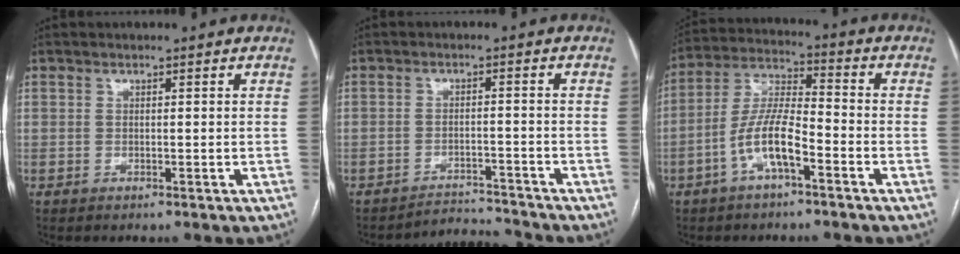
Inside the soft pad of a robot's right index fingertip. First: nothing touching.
{"total": 4.8, "force": [-4.5, -0.8, -1.4], "torque": [0.025, 0.002, -0.070]}
{"total": 9.2, "force": [-4.1, 2.2, 8.0], "torque": [-0.170, 0.016, -0.076]}